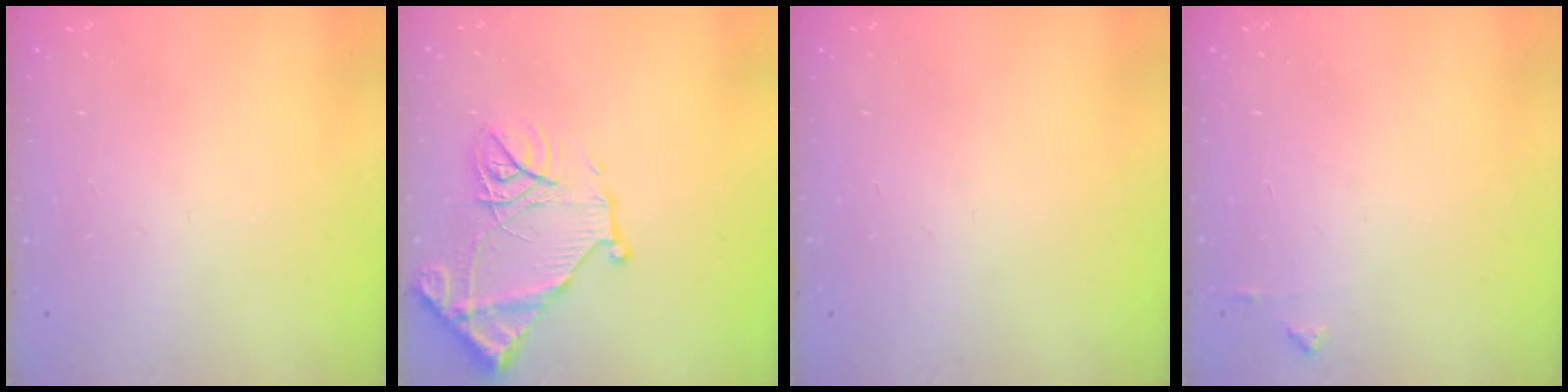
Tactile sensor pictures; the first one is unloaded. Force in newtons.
{"total": 15.2, "press": 15.2, "slide": 1.5}
{"total": 0.0}
{"total": 3.5, "press": 3.4, "slide": 0.5}